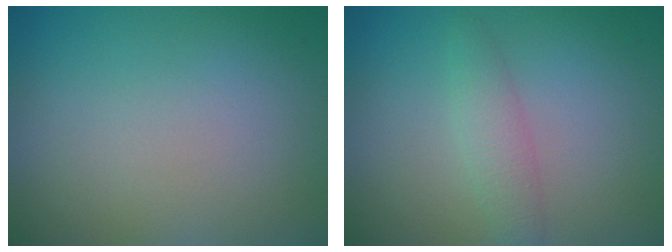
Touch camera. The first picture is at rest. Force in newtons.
{"total": 2.0, "press": 2.0, "slide": 0.1}